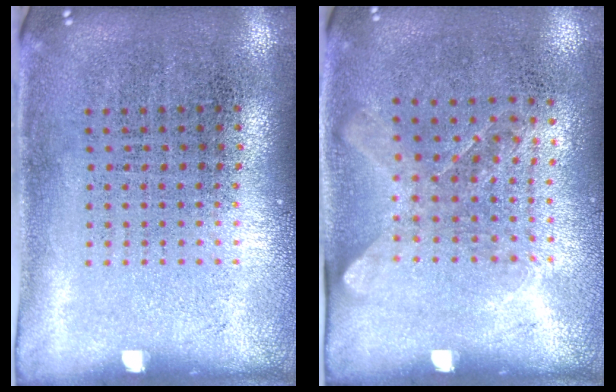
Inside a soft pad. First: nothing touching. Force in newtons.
{"total": 1.2, "press": 1.0, "slide": 0.7}